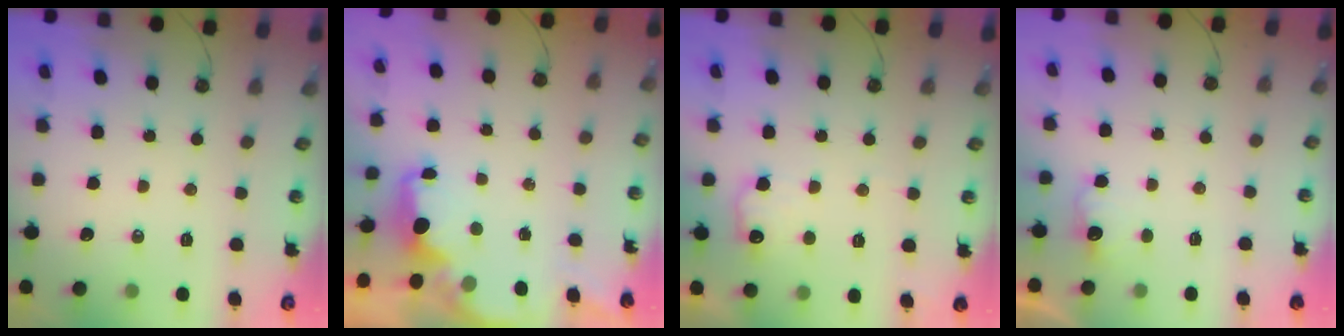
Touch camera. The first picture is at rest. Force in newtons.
{"total": 2.1, "press": 1.9, "slide": 0.8}
{"total": 9.2, "press": 9.2, "slide": 0.5}
{"total": 2.6, "press": 2.6, "slide": 0.7}